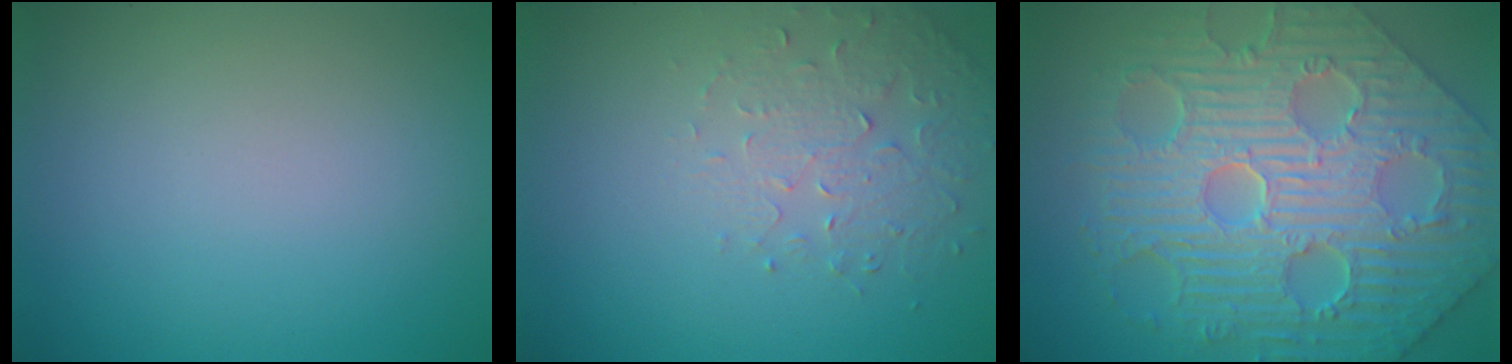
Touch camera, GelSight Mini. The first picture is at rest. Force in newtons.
{"total": 1.9, "press": 1.5, "slide": 1.1}
{"total": 11.5, "press": 7.9, "slide": 8.4}